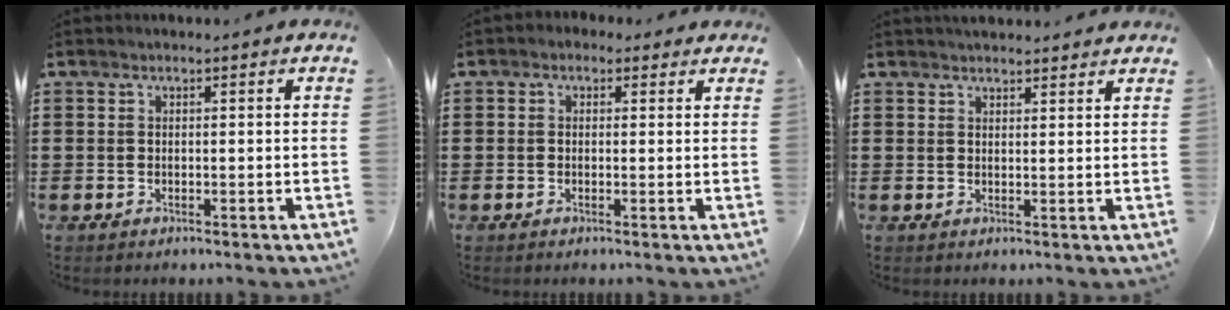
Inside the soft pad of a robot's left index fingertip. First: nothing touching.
{"total": 1.3, "force": [0.5, 1.1, 0.4], "torque": [-0.012, 0.006, 0.008]}
{"total": 2.0, "force": [2.0, 0.2, 0.1], "torque": [-0.006, 0.001, 0.038]}